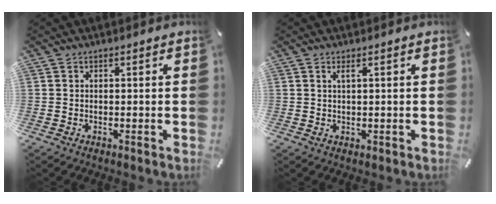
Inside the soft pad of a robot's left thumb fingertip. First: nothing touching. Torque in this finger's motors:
{"motor_torque": [0.15, -0.28, 0.09, -0.16, 0.03]}